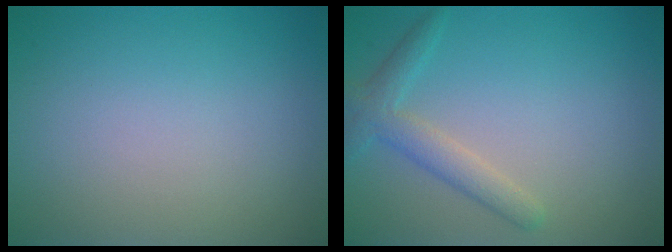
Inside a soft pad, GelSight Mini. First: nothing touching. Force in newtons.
{"total": 2.7, "press": 2.7, "slide": 0.1}